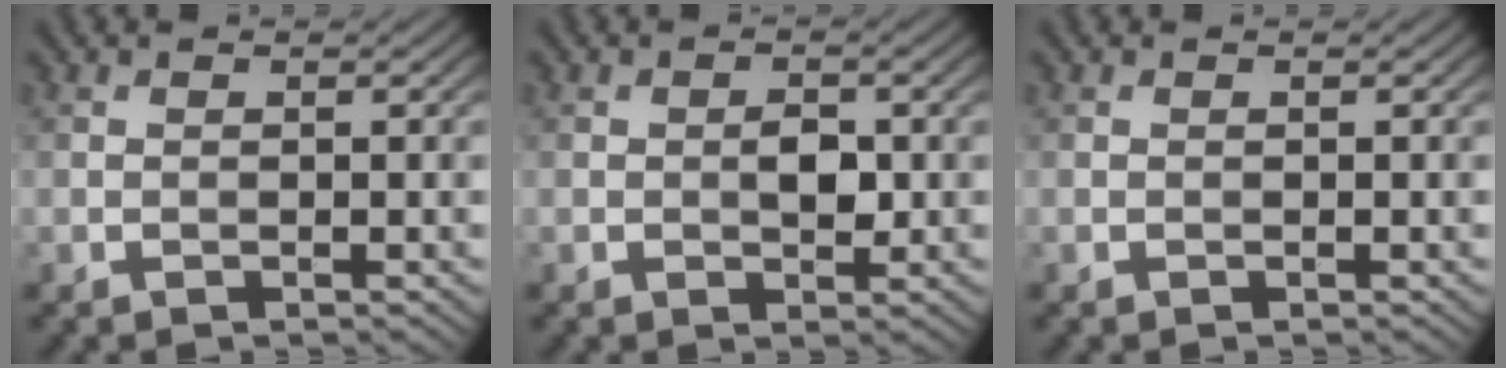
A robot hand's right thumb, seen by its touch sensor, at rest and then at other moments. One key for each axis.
{"total": 2.4, "fx": -0.1, "fy": 1.4, "fz": 1.9, "tx": -0.030, "ty": -0.002, "tz": -0.003}
{"total": 0.0}